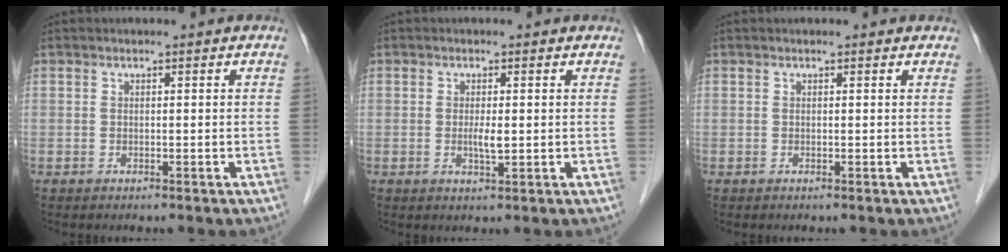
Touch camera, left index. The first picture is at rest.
{"total": 2.1, "force": [0.0, 0.4, 2.0], "torque": [-0.042, -0.003, 0.001]}
{"total": 0.8, "force": [0.7, 0.3, 0.1], "torque": [-0.009, 0.002, 0.004]}